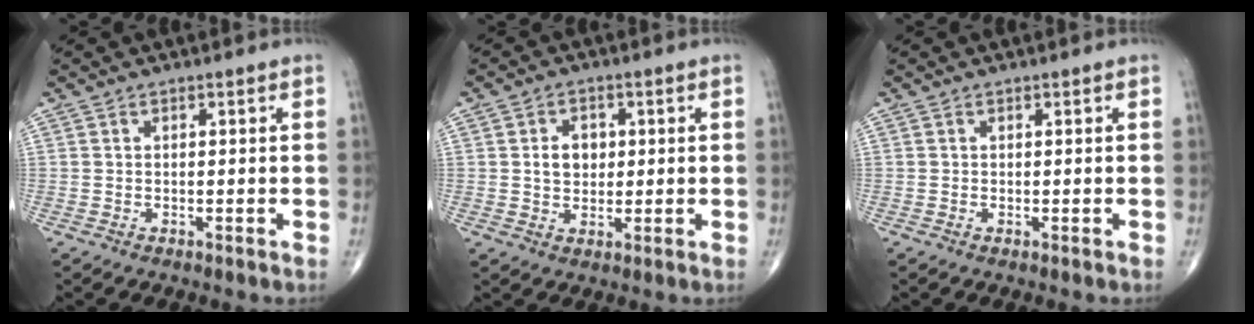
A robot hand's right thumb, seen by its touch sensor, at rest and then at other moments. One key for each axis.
{"total": 5.1, "fx": 0.7, "fy": 3.9, "fz": 3.1, "tx": -0.031, "ty": -0.001, "tz": 0.011}
{"total": 0.0}